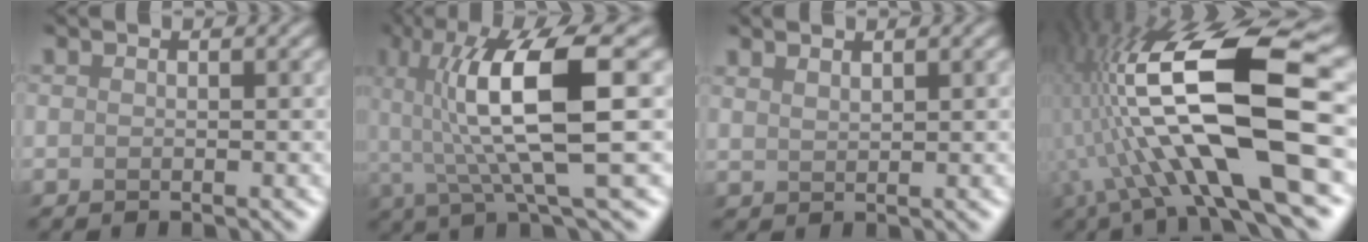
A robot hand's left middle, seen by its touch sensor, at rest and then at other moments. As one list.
[{"total": 9.7, "force": [1.3, 1.9, 9.4], "torque": [-0.161, 0.013, 0.029]}, {"total": 1.2, "force": [1.1, 0.0, -0.4], "torque": [0.004, 0.005, 0.024]}, {"total": 15.3, "force": [-2.2, 4.3, 14.6], "torque": [-0.262, 0.038, -0.037]}]